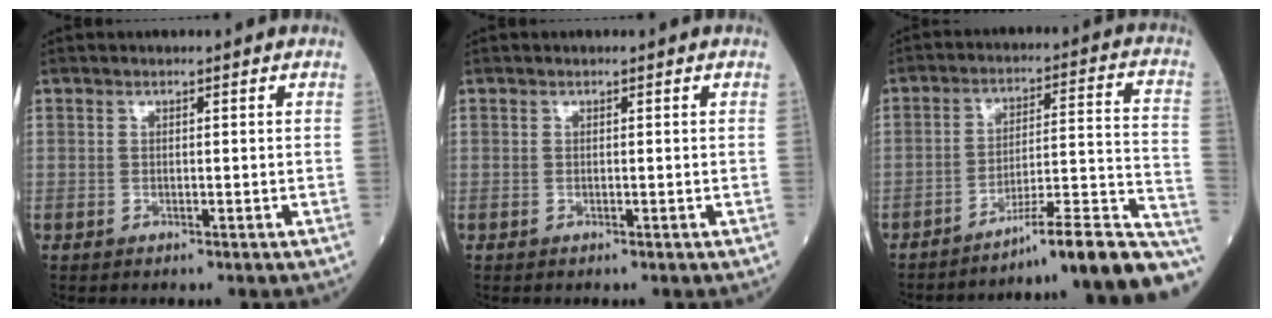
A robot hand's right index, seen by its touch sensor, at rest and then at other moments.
{"total": 0.0}
{"total": 19.2, "force": [-16.8, -0.3, 9.3], "torque": [-0.070, 0.027, -0.239]}